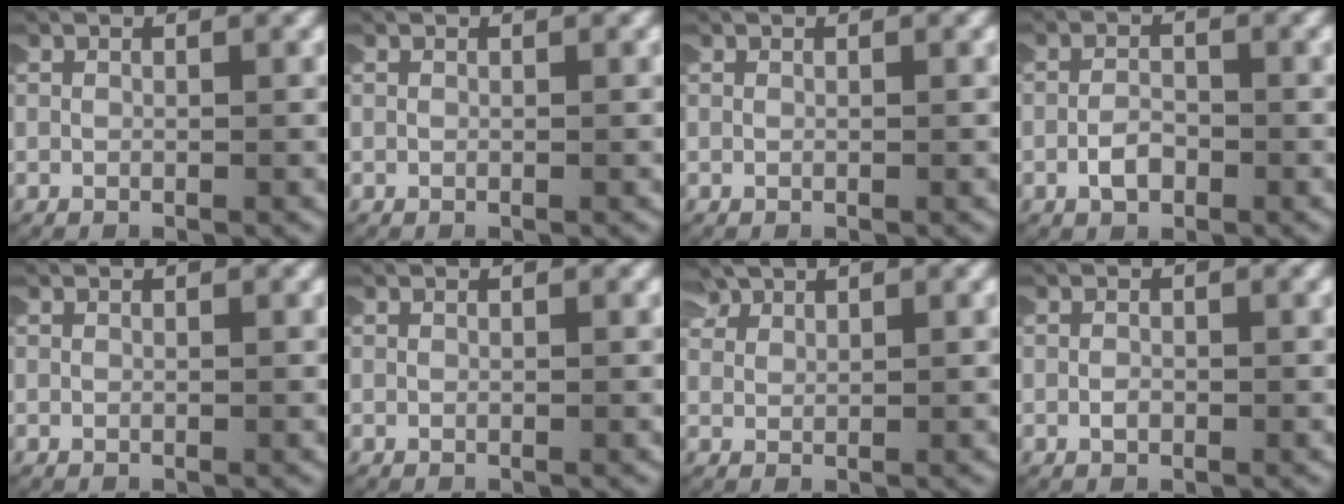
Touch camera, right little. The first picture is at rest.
{"total": 0.0}
{"total": 0.0}
{"total": 1.4, "force": [-0.9, 0.7, 0.9], "torque": [-0.017, -0.001, -0.016]}
{"total": 0.0}
{"total": 0.0}
{"total": 1.6, "force": [1.5, 0.3, 0.4], "torque": [-0.013, -0.002, 0.033]}
{"total": 0.5, "force": [-0.3, 0.3, 0.3], "torque": [-0.011, -0.003, -0.003]}